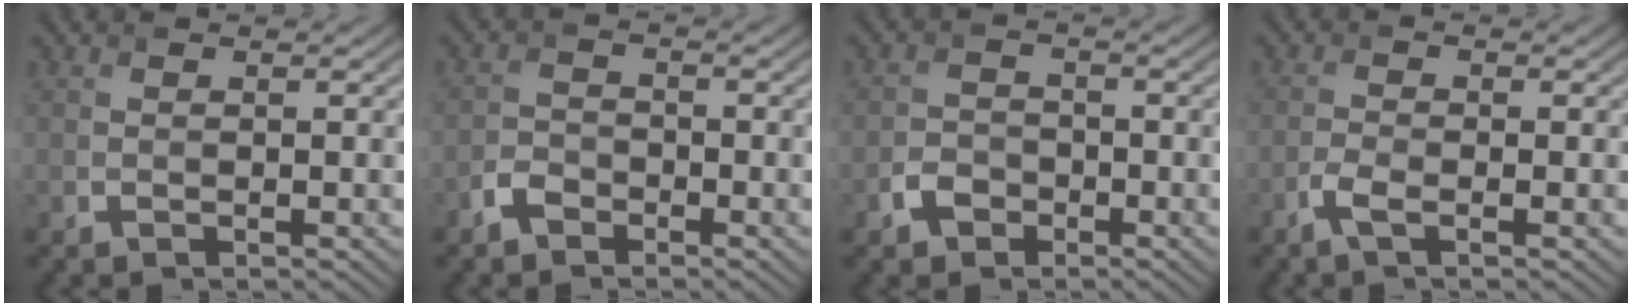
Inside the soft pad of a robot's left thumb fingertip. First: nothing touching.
{"total": 2.7, "force": [-2.0, 1.5, 0.9], "torque": [-0.021, 0.002, -0.049]}
{"total": 2.9, "force": [-1.7, 2.1, 1.1], "torque": [-0.023, 0.002, -0.041]}
{"total": 2.2, "force": [-1.3, 0.6, 1.6], "torque": [-0.041, 0.001, -0.033]}